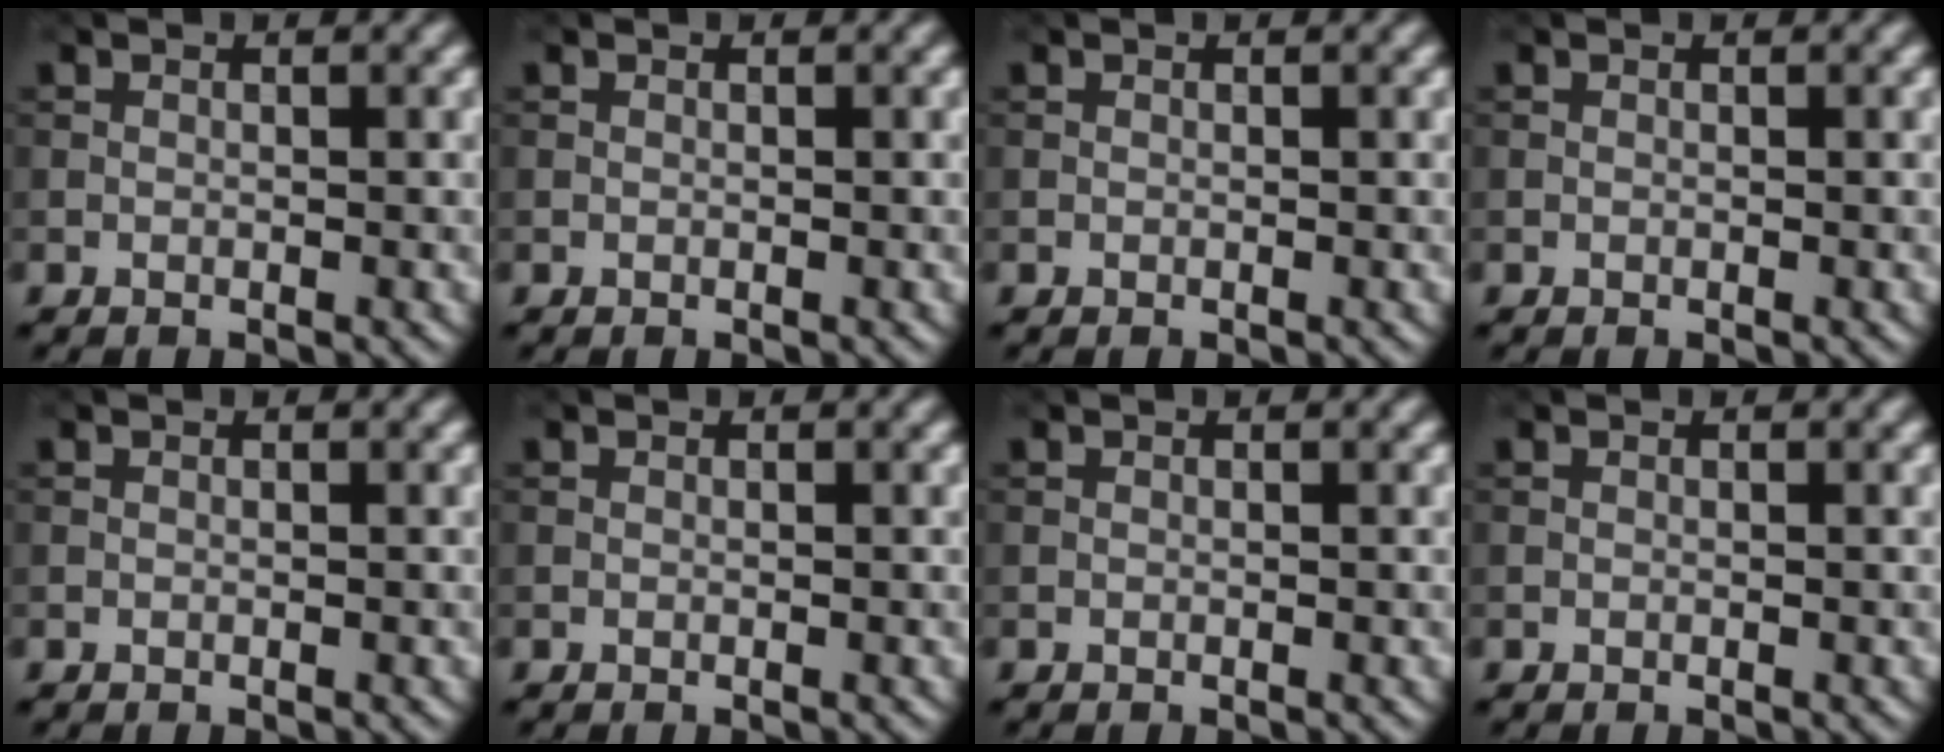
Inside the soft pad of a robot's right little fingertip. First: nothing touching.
{"total": 0.0}
{"total": 0.0}
{"total": 0.0}
{"total": 0.0}
{"total": 0.0}
{"total": 0.0}
{"total": 0.0}